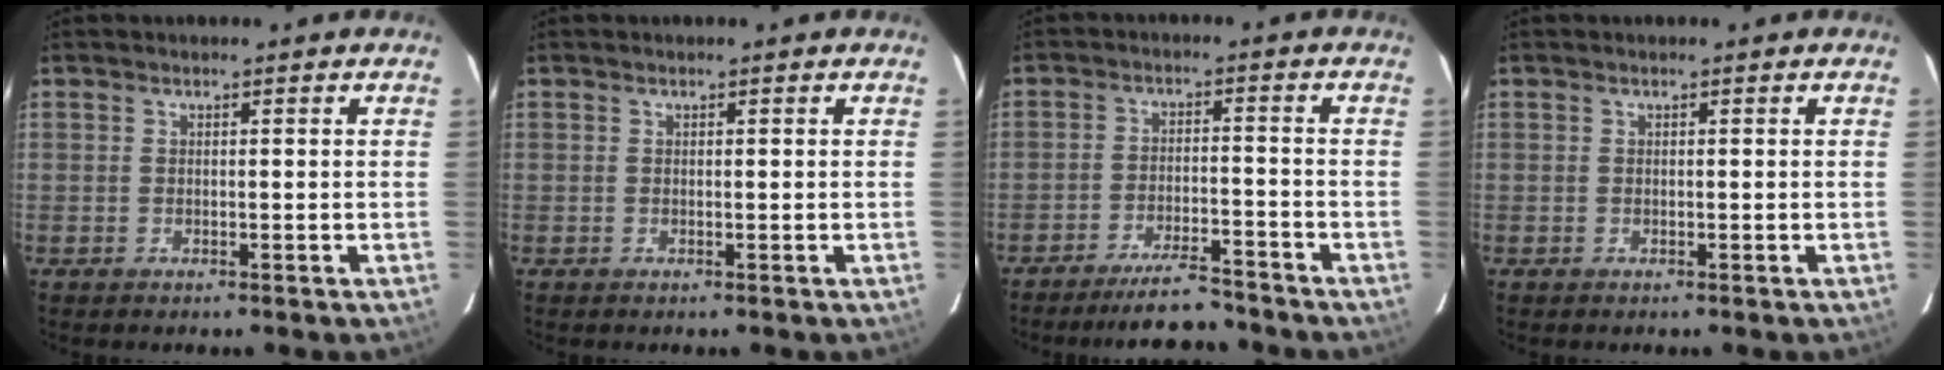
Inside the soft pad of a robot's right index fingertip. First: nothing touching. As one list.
[{"total": 0.0}, {"total": 7.7, "force": [-7.1, 0.7, 2.7], "torque": [-0.042, -0.009, -0.120]}, {"total": 0.0}]